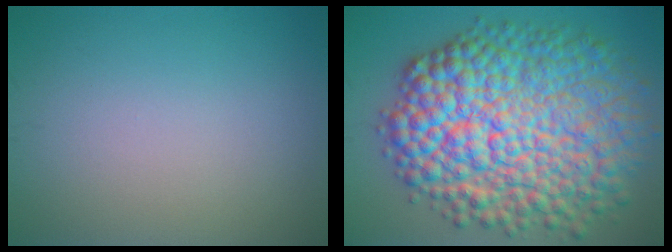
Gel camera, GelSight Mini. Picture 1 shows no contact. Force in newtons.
{"total": 14.6, "press": 14.6, "slide": 0.1}